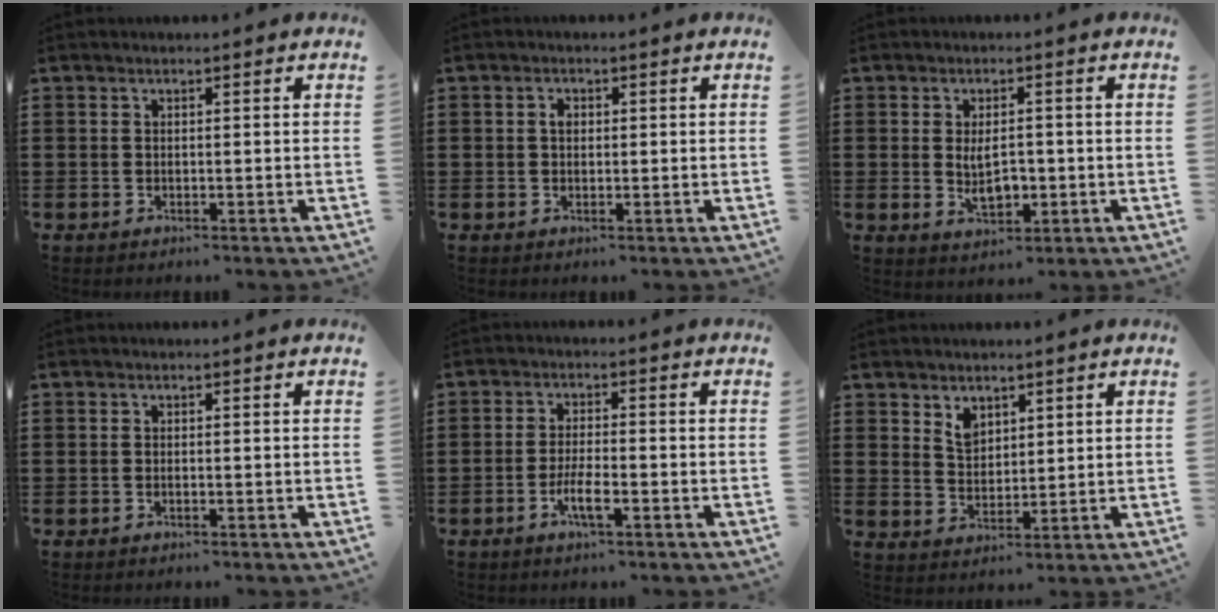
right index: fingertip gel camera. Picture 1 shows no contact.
{"total": 1.5, "force": [0.2, 1.0, 1.1], "torque": [-0.023, 0.007, 0.002]}
{"total": 4.9, "force": [-0.3, 2.4, 4.2], "torque": [-0.078, 0.000, -0.008]}
{"total": 0.0}
{"total": 4.1, "force": [-1.9, 0.8, 3.6], "torque": [-0.072, -0.003, -0.037]}
{"total": 3.5, "force": [2.4, 2.2, 1.1], "torque": [-0.021, 0.002, 0.044]}